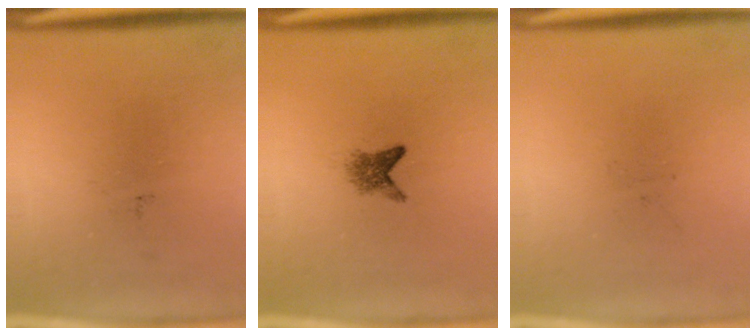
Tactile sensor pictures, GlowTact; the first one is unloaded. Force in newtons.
{"total": 2.1}
{"total": 0.0}